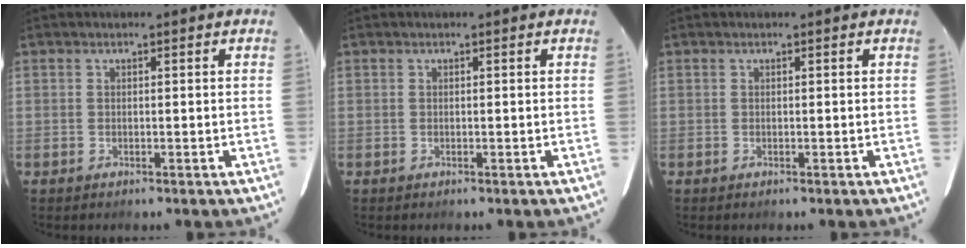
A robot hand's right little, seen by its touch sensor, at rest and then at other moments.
{"total": 0.0}
{"total": 0.0}